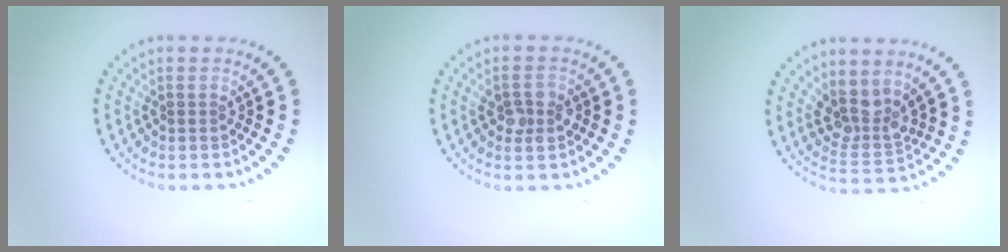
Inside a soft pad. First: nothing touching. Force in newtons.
{"total": 2.1, "press": 2.1, "slide": 0.1}
{"total": 3.5, "press": 2.8, "slide": 2.2}